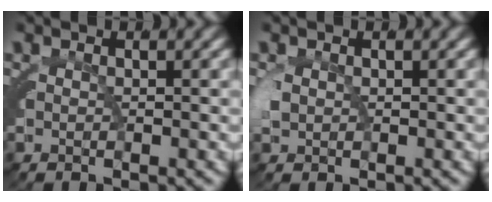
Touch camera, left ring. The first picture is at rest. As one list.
[{"total": 0.9, "force": [0.5, 0.4, 0.5], "torque": [-0.028, 0.006, 0.010]}]